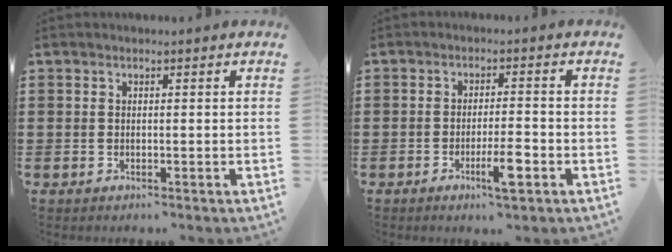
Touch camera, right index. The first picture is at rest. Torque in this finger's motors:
{"motor_torque": [0.96, -0.12, 0.21, 0.07]}